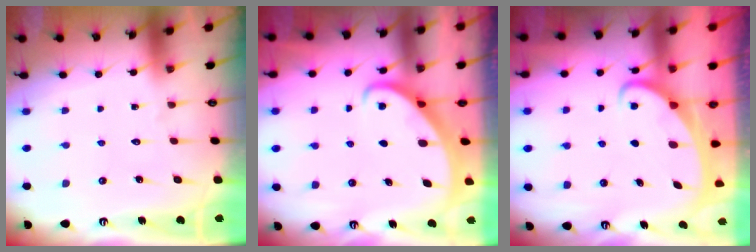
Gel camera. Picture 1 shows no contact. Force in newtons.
{"total": 2.0, "press": 2.0, "slide": 0.2}
{"total": 2.2, "press": 2.2, "slide": 0.3}